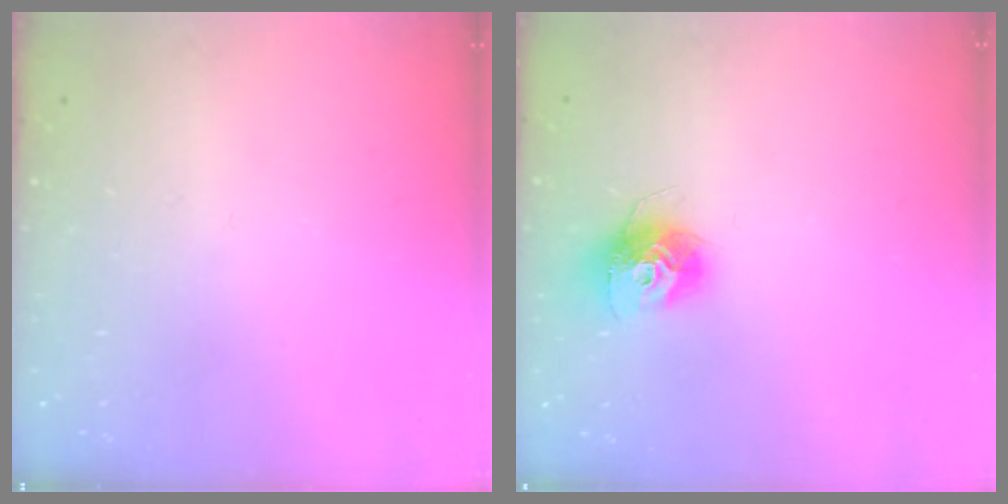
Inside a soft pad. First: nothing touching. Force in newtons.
{"total": 11.8, "press": 11.8, "slide": 0.9}